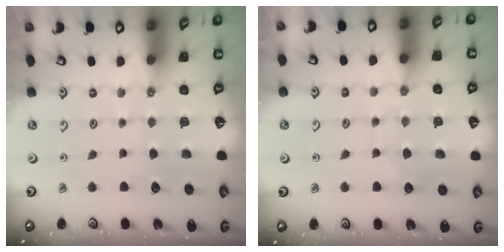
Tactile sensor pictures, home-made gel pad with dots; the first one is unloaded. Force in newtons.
{"total": 5.5, "press": 5.5, "slide": 0.5}